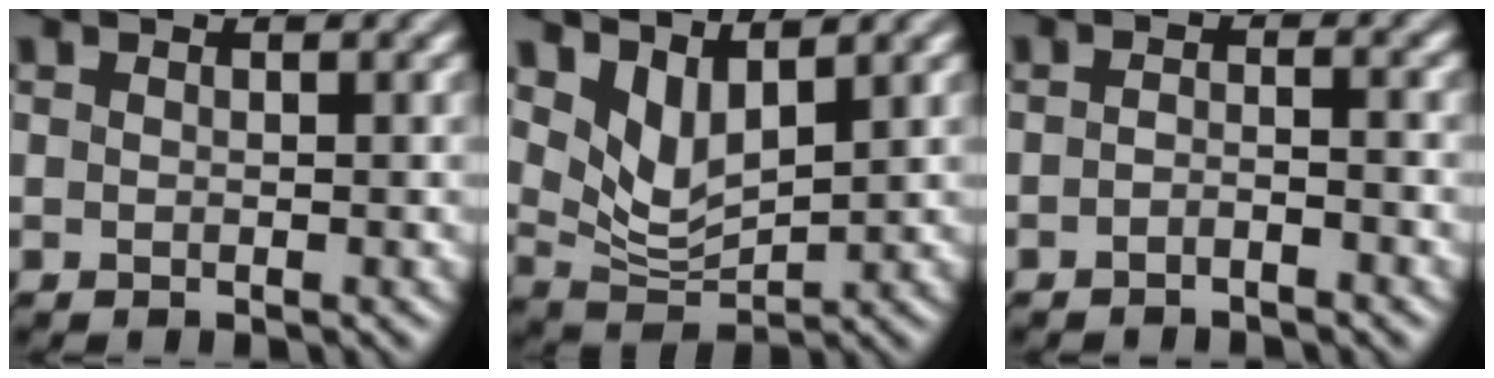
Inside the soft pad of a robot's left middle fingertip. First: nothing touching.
{"total": 3.4, "force": [2.3, 1.5, 2.1], "torque": [-0.053, -0.008, 0.052]}
{"total": 1.4, "force": [-1.3, 0.1, 0.4], "torque": [-0.006, 0.002, -0.028]}